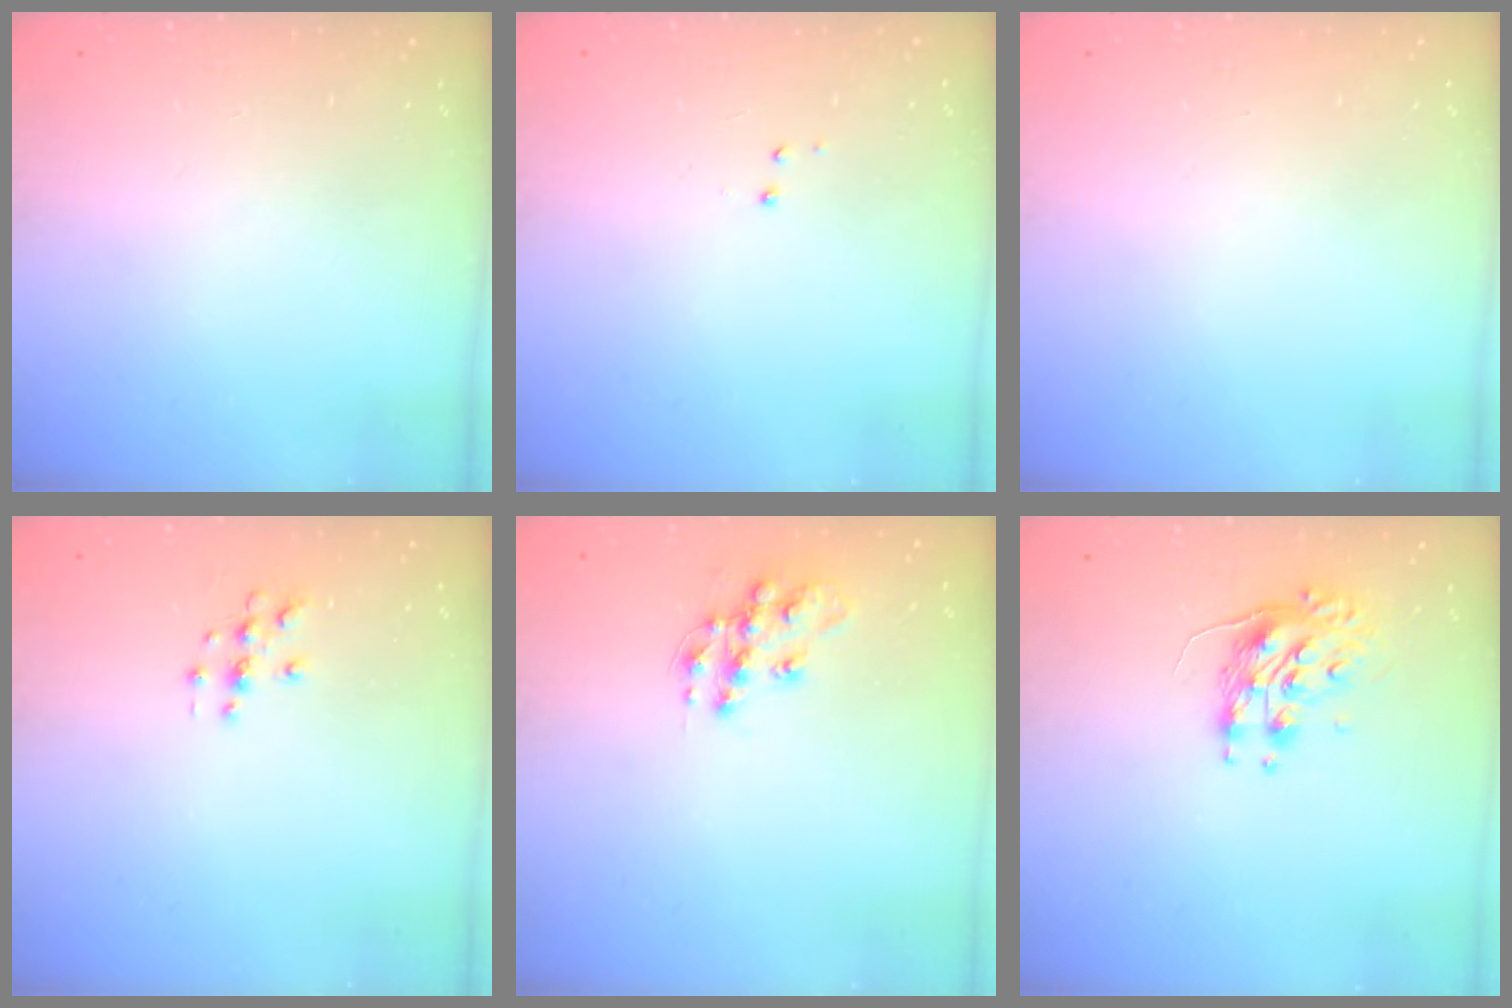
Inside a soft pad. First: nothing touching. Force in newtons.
{"total": 2.9, "press": 2.8, "slide": 0.6}
{"total": 0.0}
{"total": 2.9, "press": 2.9, "slide": 0.3}
{"total": 11.8, "press": 11.8, "slide": 0.7}
{"total": 8.1, "press": 8.1, "slide": 0.1}